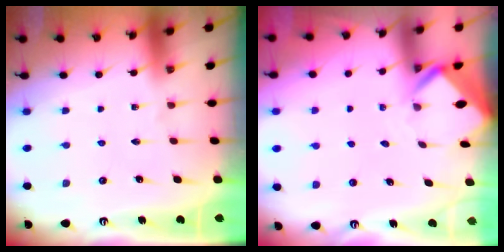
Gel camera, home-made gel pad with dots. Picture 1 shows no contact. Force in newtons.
{"total": 2.8, "press": 2.8, "slide": 0.2}